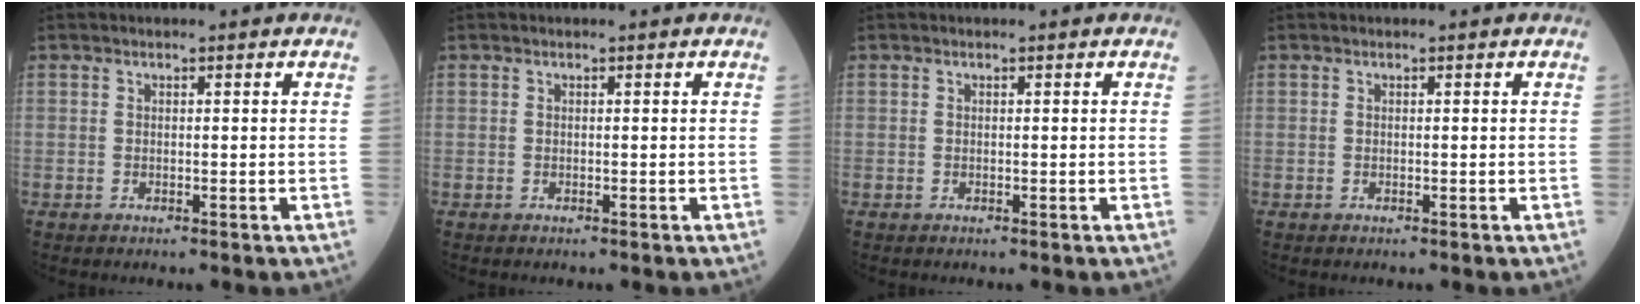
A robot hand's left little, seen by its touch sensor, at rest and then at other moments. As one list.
[{"total": 0.0}, {"total": 0.0}, {"total": 0.0}]